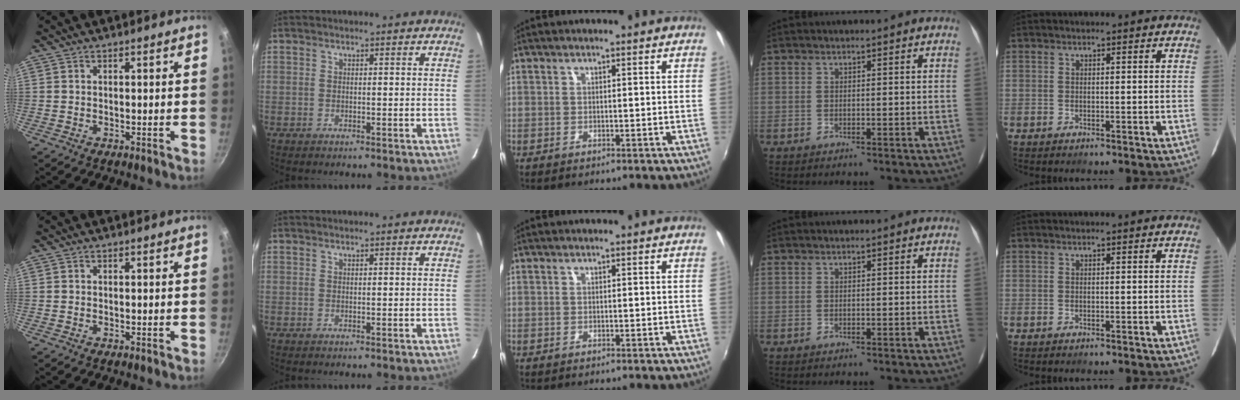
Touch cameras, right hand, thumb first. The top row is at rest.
{}